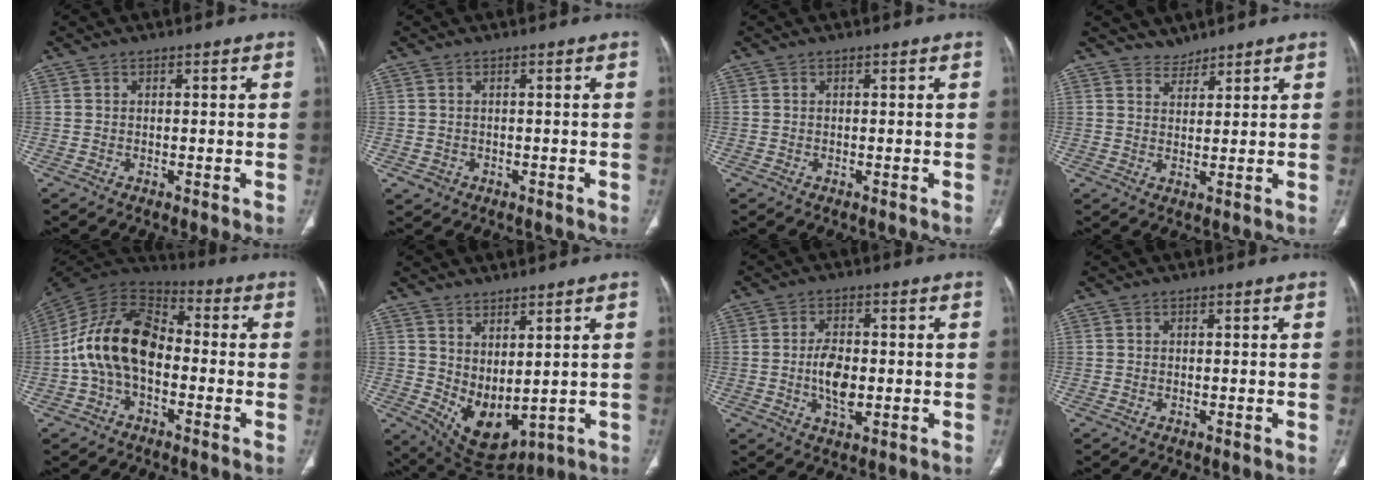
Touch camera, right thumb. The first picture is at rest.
{"total": 1.5, "force": [-0.5, 1.4, 0.4], "torque": [-0.005, 0.005, 0.002]}
{"total": 0.0}
{"total": 2.7, "force": [2.5, 1.0, -0.4], "torque": [0.021, -0.017, 0.041]}
{"total": 16.5, "force": [-2.1, 10.4, 12.6], "torque": [-0.227, 0.045, -0.047]}
{"total": 9.0, "force": [2.1, 4.9, 7.3], "torque": [-0.116, -0.025, 0.069]}
{"total": 6.9, "force": [-0.7, 3.7, 5.8], "torque": [-0.099, -0.001, -0.012]}
{"total": 0.0}